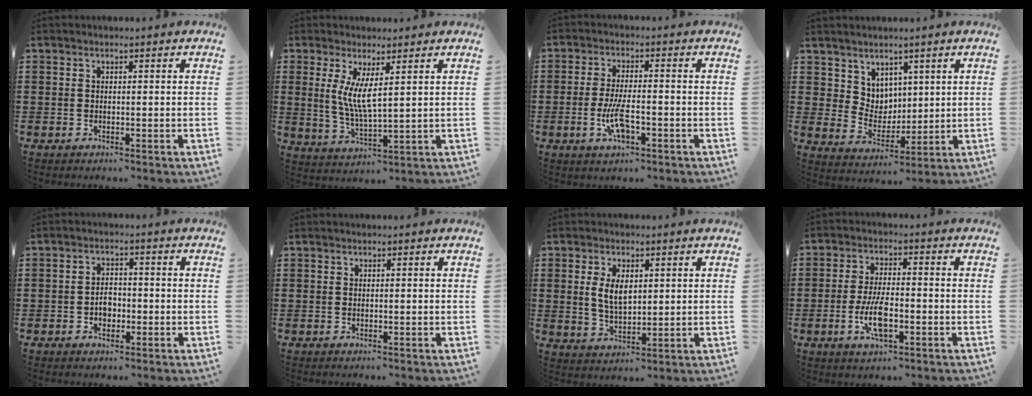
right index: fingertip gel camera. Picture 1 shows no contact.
{"total": 5.9, "force": [1.9, 1.3, 5.4], "torque": [-0.111, -0.003, 0.034]}
{"total": 6.2, "force": [-1.9, 1.9, 5.5], "torque": [-0.126, -0.009, -0.041]}
{"total": 5.3, "force": [3.6, 3.8, 0.3], "torque": [-0.030, -0.005, 0.070]}
{"total": 2.9, "force": [-0.8, 2.0, 2.0], "torque": [-0.032, -0.001, -0.018]}
{"total": 0.0}
{"total": 5.4, "force": [1.0, 2.9, 4.4], "torque": [-0.084, 0.007, 0.015]}
{"total": 6.9, "force": [-2.1, 2.7, 6.0], "torque": [-0.133, -0.005, -0.043]}